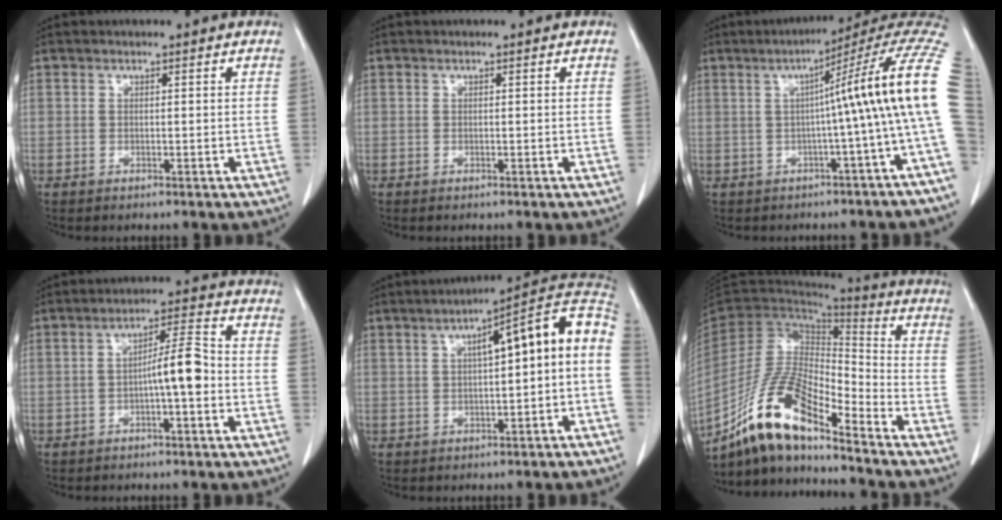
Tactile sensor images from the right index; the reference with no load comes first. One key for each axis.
{"total": 0.0}
{"total": 12.9, "fx": 0.7, "fy": -2.2, "fz": 12.7, "tx": -0.144, "ty": 0.034, "tz": 0.001}
{"total": 6.1, "fx": -1.3, "fy": 0.7, "fz": 5.9, "tx": -0.093, "ty": 0.018, "tz": -0.022}
{"total": 12.2, "fx": 1.5, "fy": 1.4, "fz": 12.0, "tx": -0.164, "ty": 0.043, "tz": 0.016}
{"total": 15.4, "fx": -11.7, "fy": 3.3, "fz": 9.5, "tx": -0.180, "ty": 0.003, "tz": -0.217}